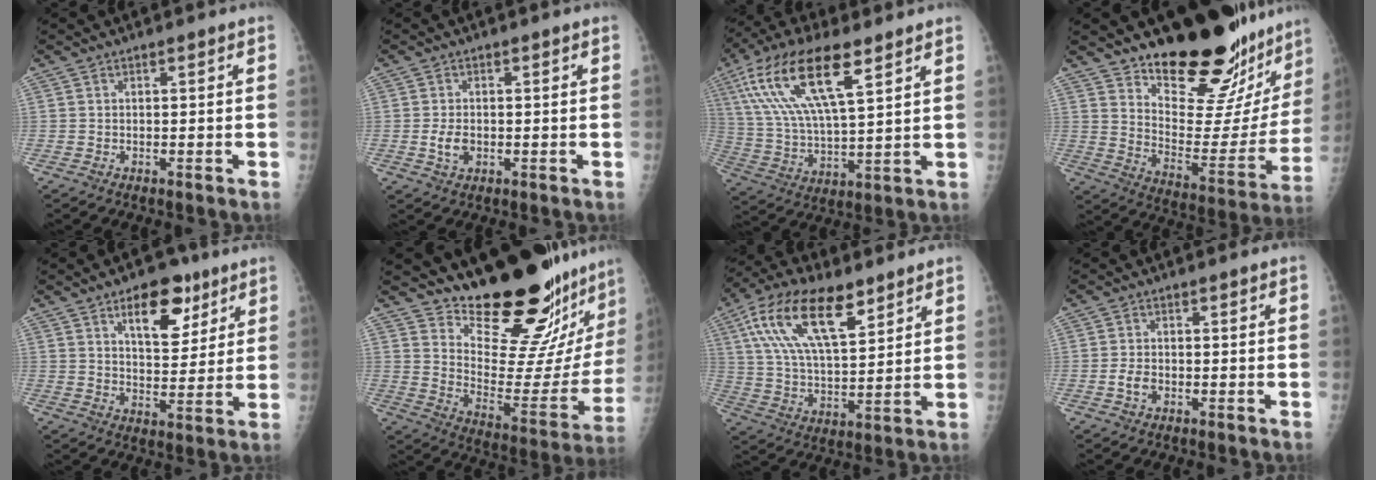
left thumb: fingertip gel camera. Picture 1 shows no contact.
{"total": 3.1, "force": [-0.5, 2.2, 2.2], "torque": [-0.037, -0.001, -0.006]}
{"total": 18.5, "force": [8.9, 6.1, 15.0], "torque": [-0.291, -0.016, 0.168]}
{"total": 25.3, "force": [20.9, 8.5, 11.4], "torque": [-0.126, -0.157, 0.295]}
{"total": 11.1, "force": [6.1, 5.8, 7.3], "torque": [-0.075, -0.031, 0.094]}
{"total": 24.8, "force": [21.9, 5.2, 10.4], "torque": [-0.115, -0.201, 0.304]}
{"total": 18.1, "force": [9.2, 8.0, 13.4], "torque": [-0.228, -0.021, 0.169]}
{"total": 2.4, "force": [-0.8, 1.6, 1.5], "torque": [-0.025, 0.004, -0.015]}